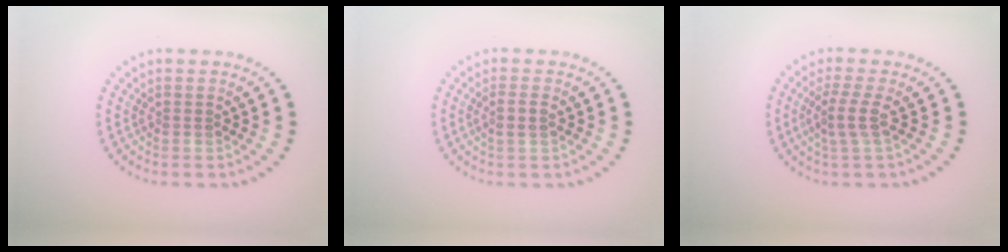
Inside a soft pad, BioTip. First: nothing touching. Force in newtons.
{"total": 1.3, "press": 1.1, "slide": 0.7}
{"total": 2.2, "press": 1.7, "slide": 1.4}